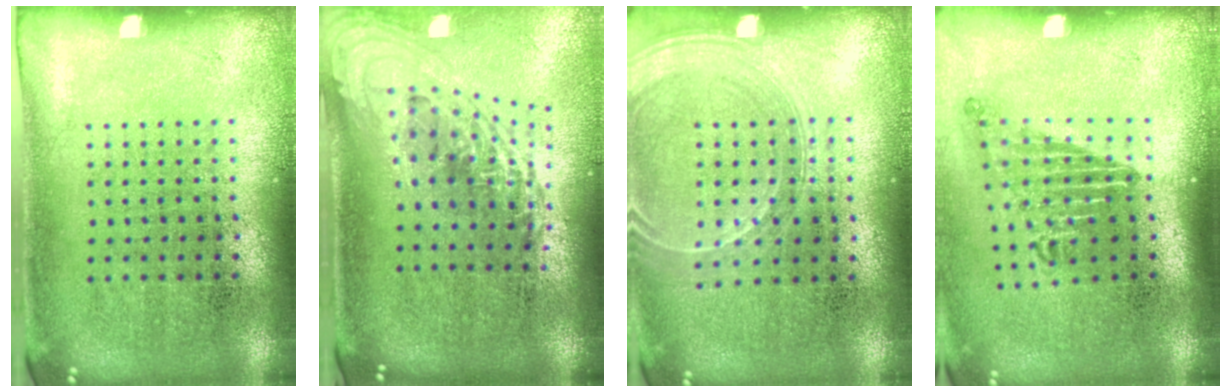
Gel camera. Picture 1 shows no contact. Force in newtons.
{"total": 2.2, "press": 1.6, "slide": 1.5}
{"total": 1.5, "press": 1.5, "slide": 0.4}
{"total": 1.7, "press": 1.2, "slide": 1.3}